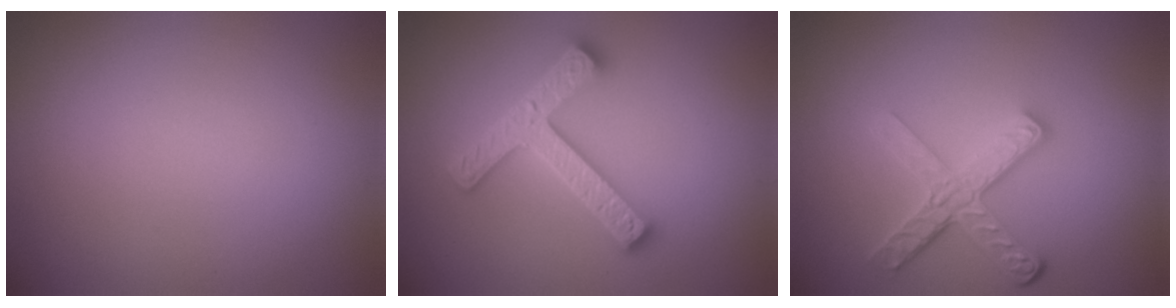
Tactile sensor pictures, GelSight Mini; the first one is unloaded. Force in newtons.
{"total": 4.7, "press": 4.6, "slide": 0.9}
{"total": 4.5, "press": 3.3, "slide": 3.0}